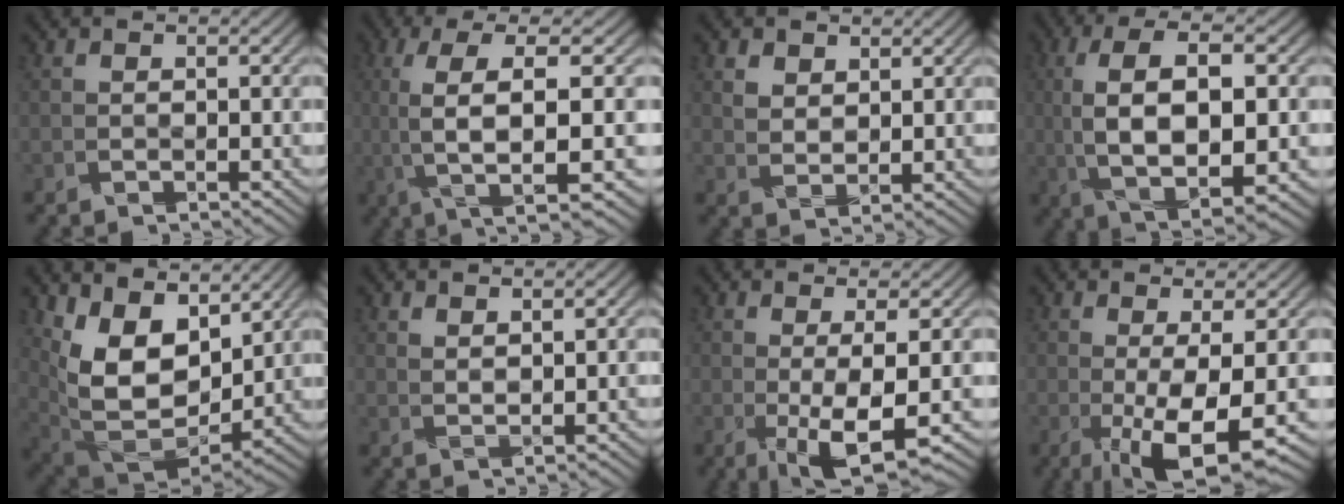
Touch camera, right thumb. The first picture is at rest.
{"total": 10.5, "force": [-0.1, 2.7, 10.2], "torque": [-0.176, 0.015, -0.002]}
{"total": 3.3, "force": [2.1, 2.0, 1.4], "torque": [-0.039, -0.004, 0.043]}
{"total": 11.9, "force": [-0.2, 4.6, 11.0], "torque": [-0.216, 0.000, -0.001]}
{"total": 13.6, "force": [6.0, 8.1, 9.2], "torque": [-0.194, 0.004, 0.118]}
{"total": 1.8, "force": [1.3, 0.3, 1.1], "torque": [-0.023, -0.002, 0.028]}
{"total": 6.7, "force": [-1.2, 1.5, 6.5], "torque": [-0.113, -0.005, -0.017]}
{"total": 8.5, "force": [-1.8, 2.1, 8.0], "torque": [-0.141, -0.011, -0.021]}